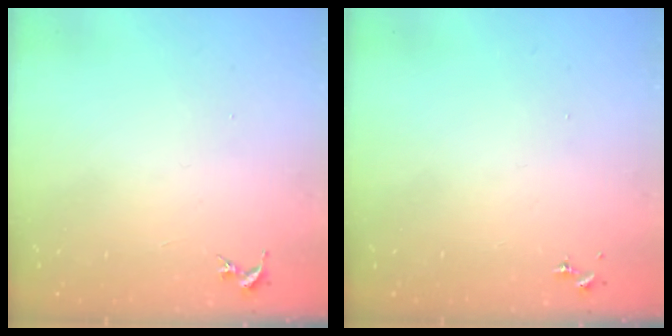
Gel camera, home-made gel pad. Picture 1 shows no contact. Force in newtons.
{"total": 0.0}